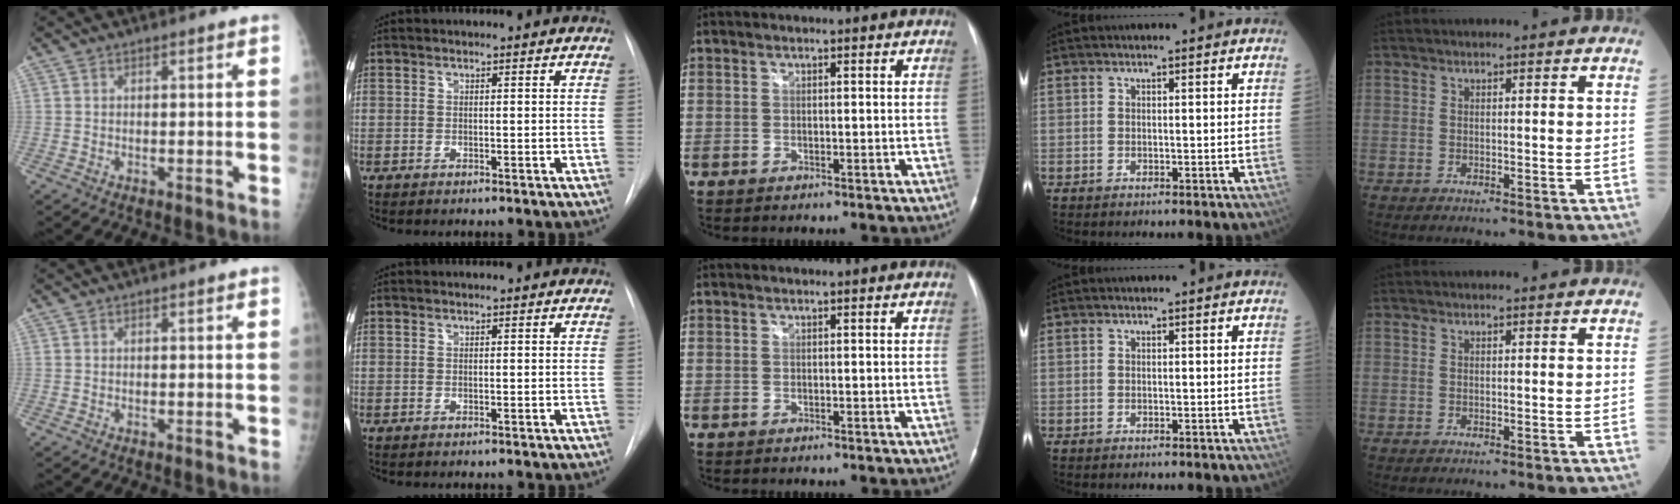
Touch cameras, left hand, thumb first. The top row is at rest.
{}